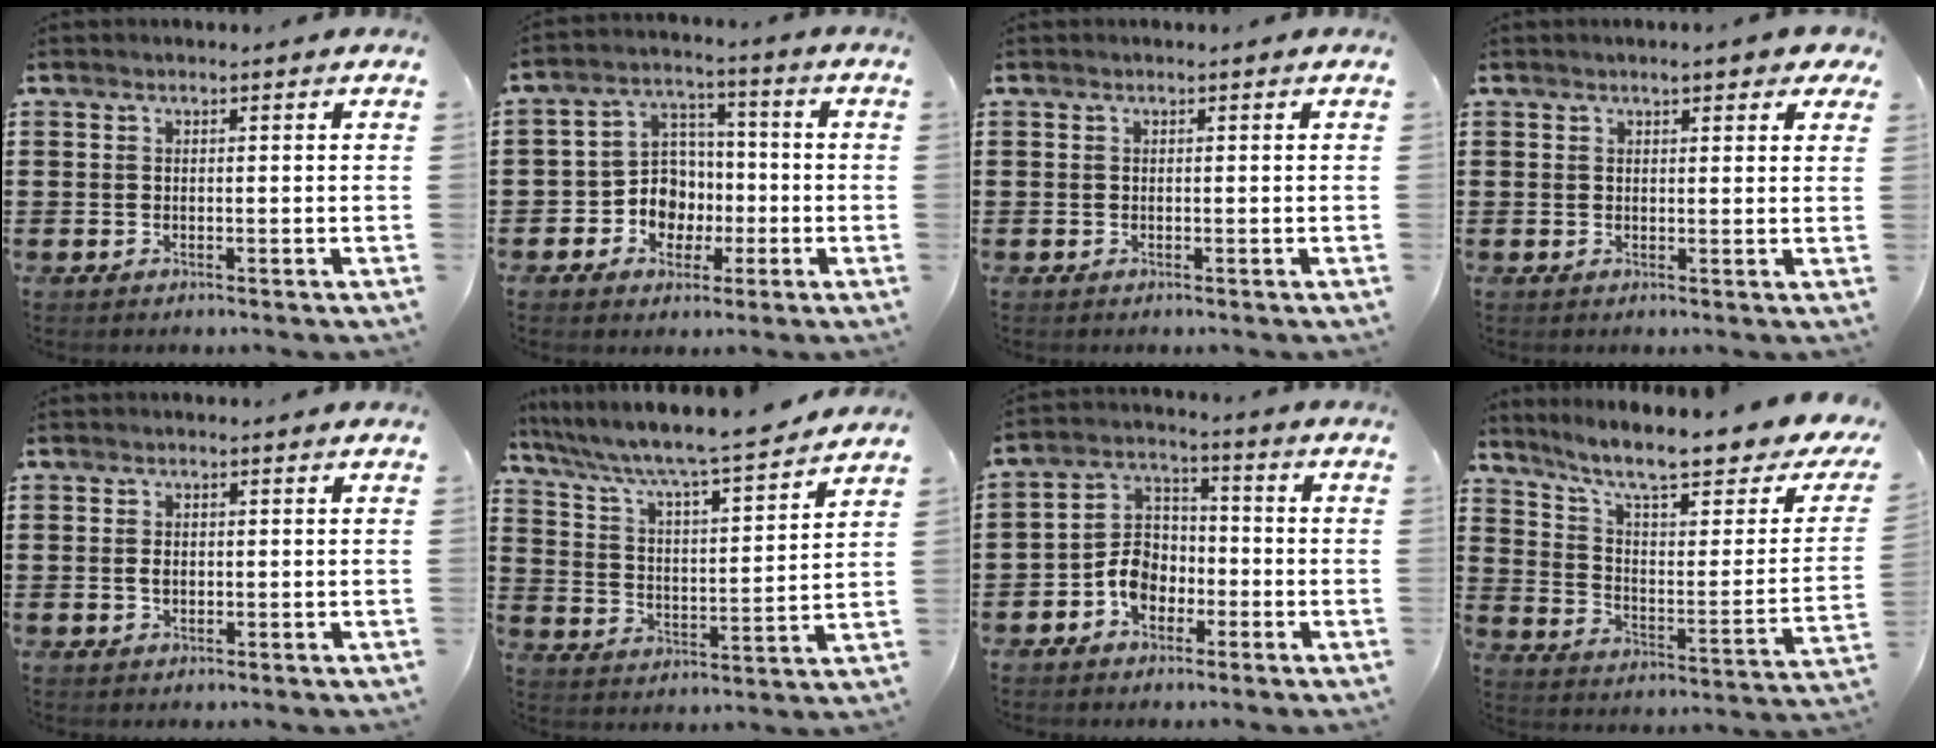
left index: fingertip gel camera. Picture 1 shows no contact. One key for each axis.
{"total": 7.3, "fx": -1.4, "fy": 6.7, "fz": 2.3, "tx": -0.069, "ty": 0.014, "tz": -0.023}
{"total": 0.0}
{"total": 2.5, "fx": 1.9, "fy": 0.4, "fz": 1.6, "tx": -0.028, "ty": 0.001, "tz": 0.032}
{"total": 1.3, "fx": 0.1, "fy": 0.8, "fz": 1.0, "tx": -0.023, "ty": 0.003, "tz": 0.001}
{"total": 6.1, "fx": 5.4, "fy": 0.1, "fz": 2.7, "tx": -0.078, "ty": -0.042, "tz": 0.082}
{"total": 6.4, "fx": -3.0, "fy": 4.7, "fz": 3.1, "tx": -0.080, "ty": 0.014, "tz": -0.061}
{"total": 10.8, "fx": 8.3, "fy": 1.4, "fz": 6.9, "tx": -0.138, "ty": -0.060, "tz": 0.132}